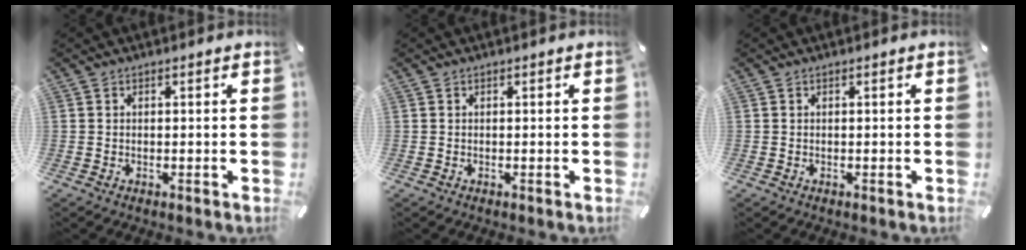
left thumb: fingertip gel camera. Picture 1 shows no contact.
{"total": 0.0}
{"total": 0.0}